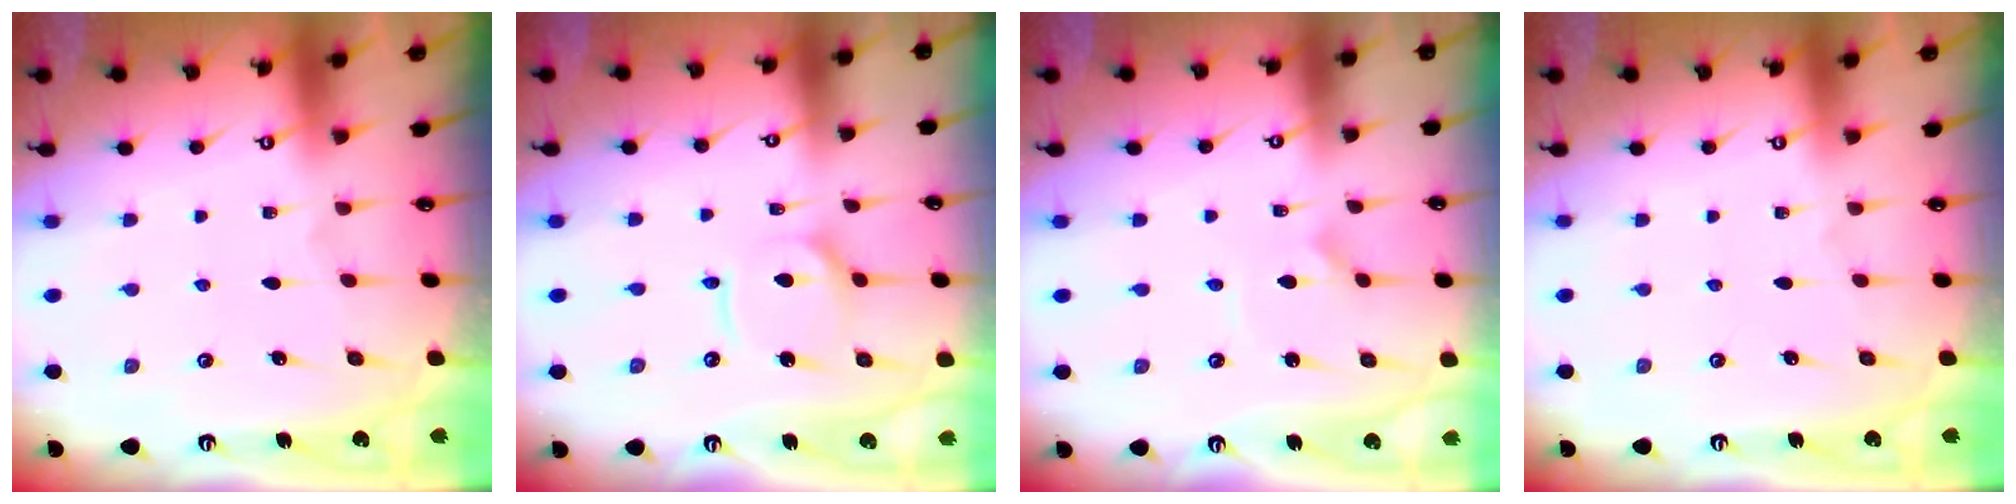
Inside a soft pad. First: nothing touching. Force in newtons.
{"total": 8.2, "press": 8.2, "slide": 0.8}
{"total": 1.8, "press": 1.8, "slide": 0.2}
{"total": 0.0}